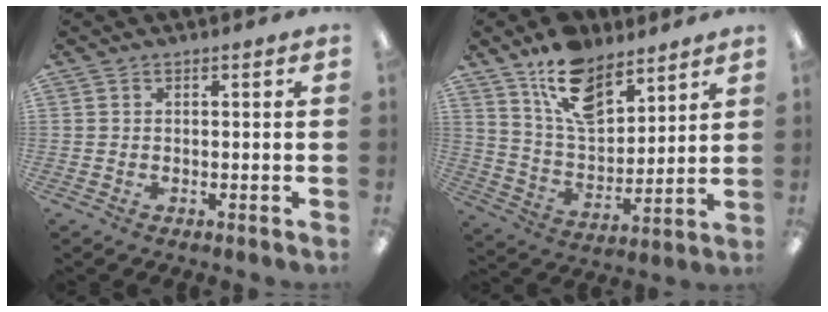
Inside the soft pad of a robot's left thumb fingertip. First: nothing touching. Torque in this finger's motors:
{"motor_torque": [2.16, 1.06, 1.61, -1.16, 0.44]}